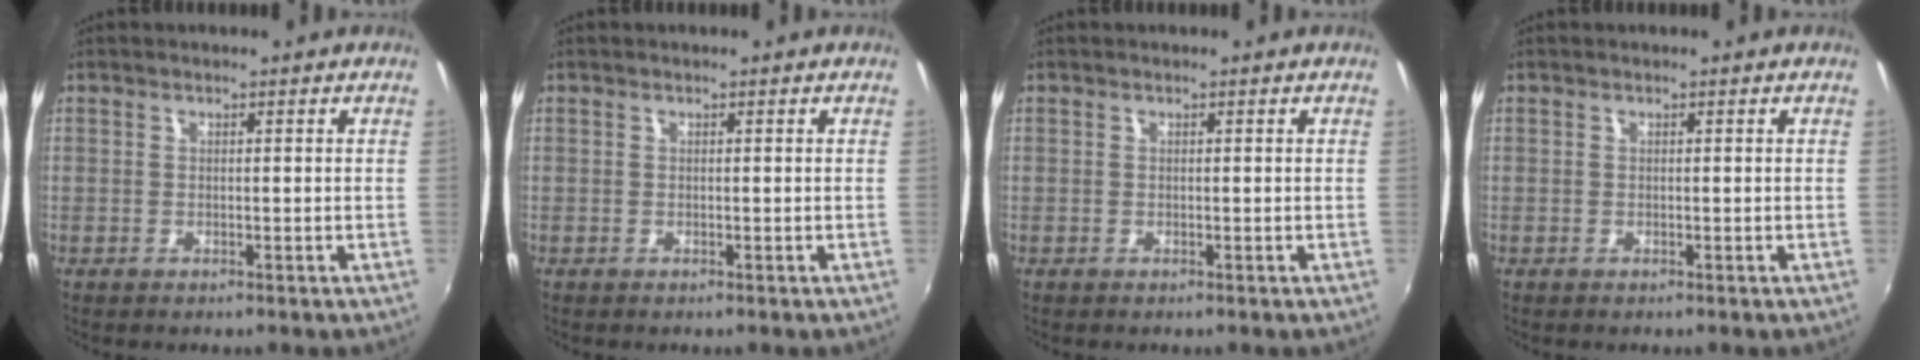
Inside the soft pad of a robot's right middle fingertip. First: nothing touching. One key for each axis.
{"total": 0.0}
{"total": 0.0}
{"total": 0.0}